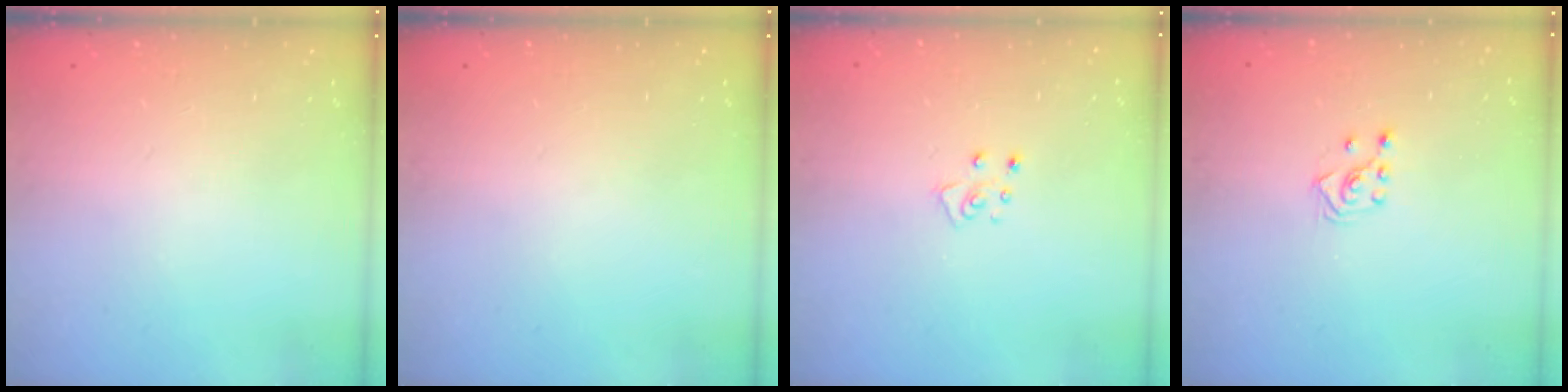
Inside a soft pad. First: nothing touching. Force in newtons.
{"total": 0.0}
{"total": 4.8, "press": 4.8, "slide": 0.2}
{"total": 3.1, "press": 3.0, "slide": 0.7}